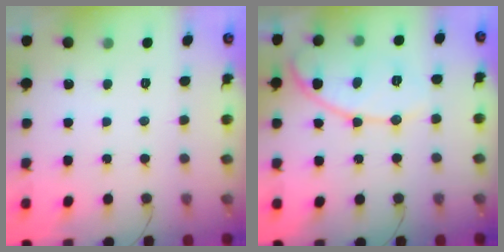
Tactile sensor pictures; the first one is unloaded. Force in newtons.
{"total": 11.5, "press": 11.5, "slide": 0.6}